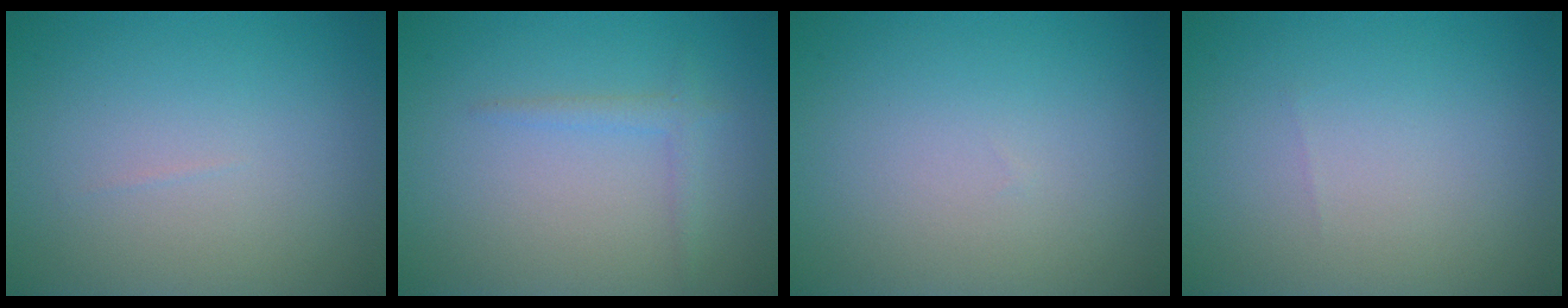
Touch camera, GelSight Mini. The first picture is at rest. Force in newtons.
{"total": 1.3, "press": 1.3, "slide": 0.1}
{"total": 0.0}
{"total": 0.0}